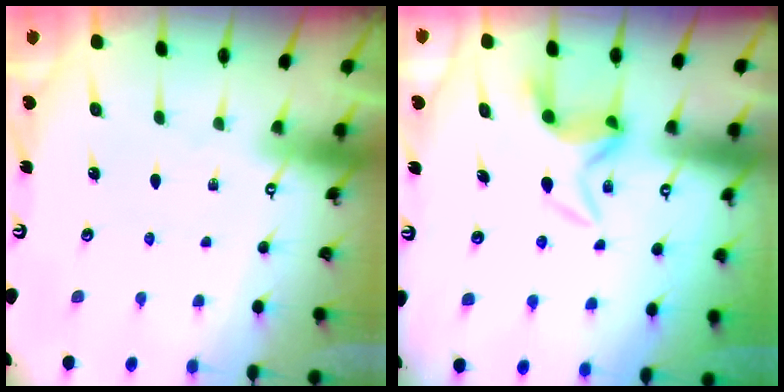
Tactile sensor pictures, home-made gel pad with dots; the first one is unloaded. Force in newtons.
{"total": 6.6, "press": 6.6, "slide": 0.3}